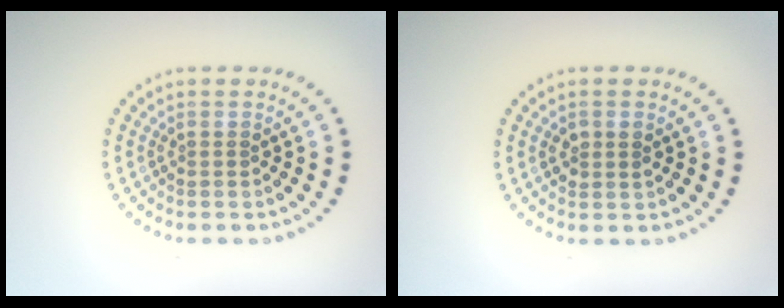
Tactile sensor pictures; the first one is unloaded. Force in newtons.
{"total": 1.4, "press": 1.4, "slide": 0.2}